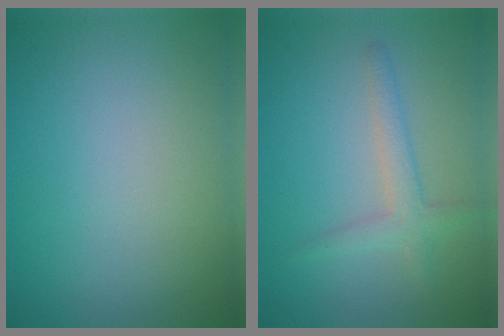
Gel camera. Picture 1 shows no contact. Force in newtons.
{"total": 1.7, "press": 1.7, "slide": 0.2}